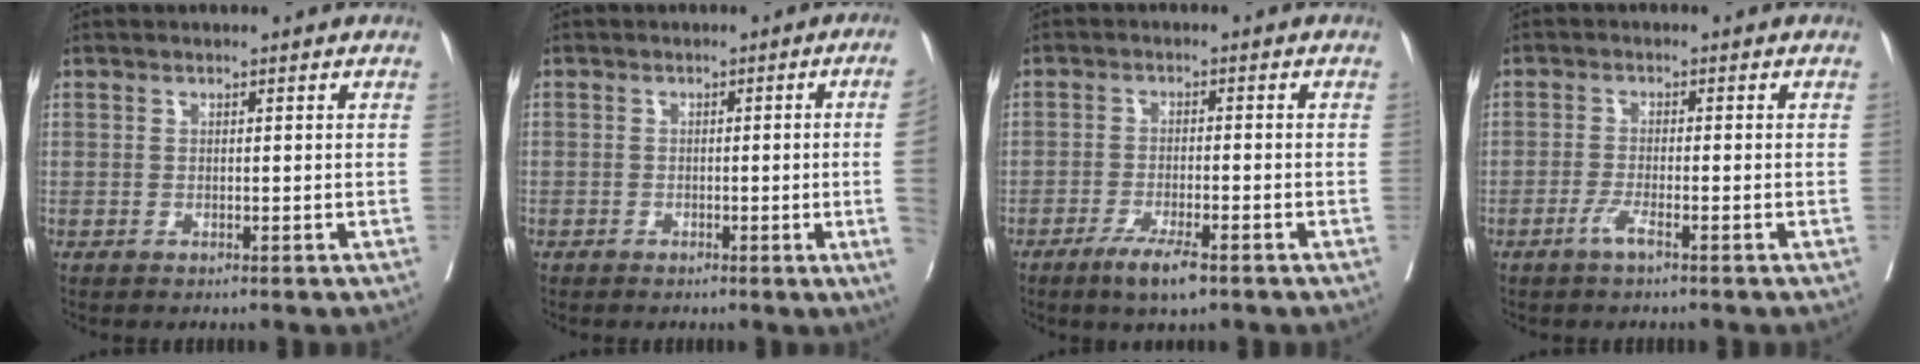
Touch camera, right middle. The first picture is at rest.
{"total": 4.9, "force": [-0.8, -1.3, 4.7], "torque": [-0.046, -0.007, -0.015]}
{"total": 5.1, "force": [-3.3, 0.7, 3.9], "torque": [-0.075, -0.009, -0.056]}
{"total": 2.3, "force": [-1.4, -0.1, 1.8], "torque": [-0.037, -0.002, -0.032]}